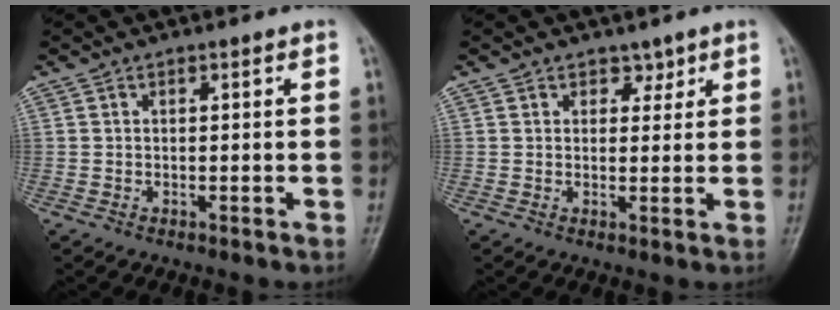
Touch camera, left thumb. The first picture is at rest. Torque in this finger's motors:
{"motor_torque": [-0.32, -0.30, -0.19, -0.21, 0.02]}